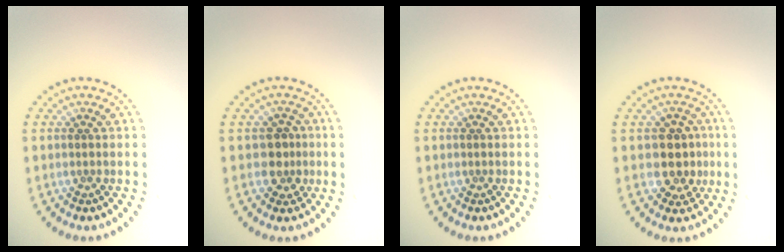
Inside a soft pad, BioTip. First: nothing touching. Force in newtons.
{"total": 2.4, "press": 2.2, "slide": 1.0}
{"total": 0.0}
{"total": 3.2, "press": 3.0, "slide": 1.2}